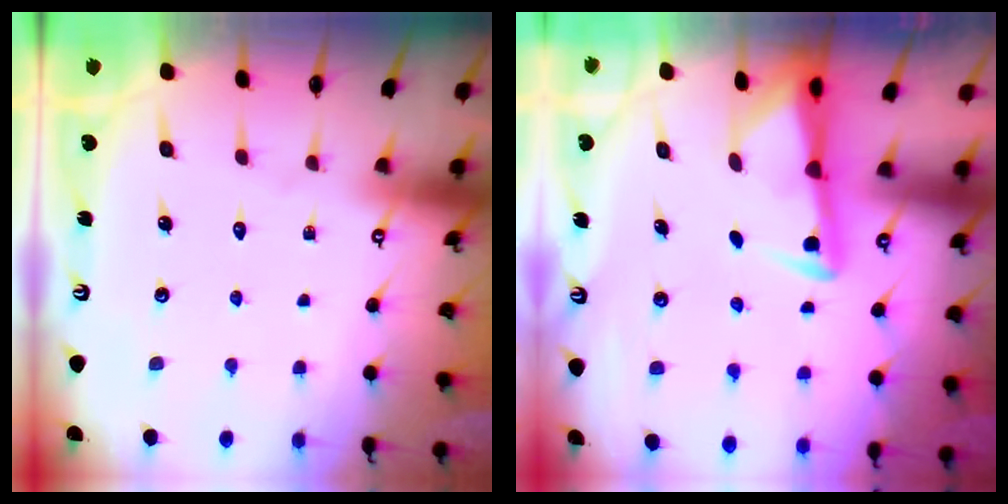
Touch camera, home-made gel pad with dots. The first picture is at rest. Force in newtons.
{"total": 3.0, "press": 2.9, "slide": 0.6}